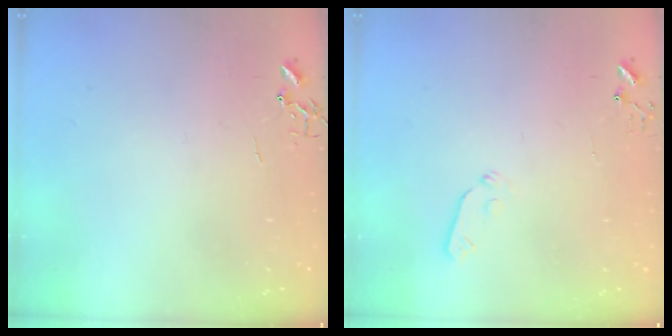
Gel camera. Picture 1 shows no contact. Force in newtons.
{"total": 4.8, "press": 4.7, "slide": 0.7}